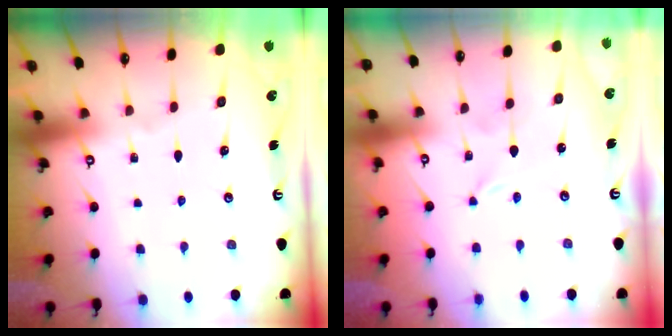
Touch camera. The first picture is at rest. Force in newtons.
{"total": 0.0}